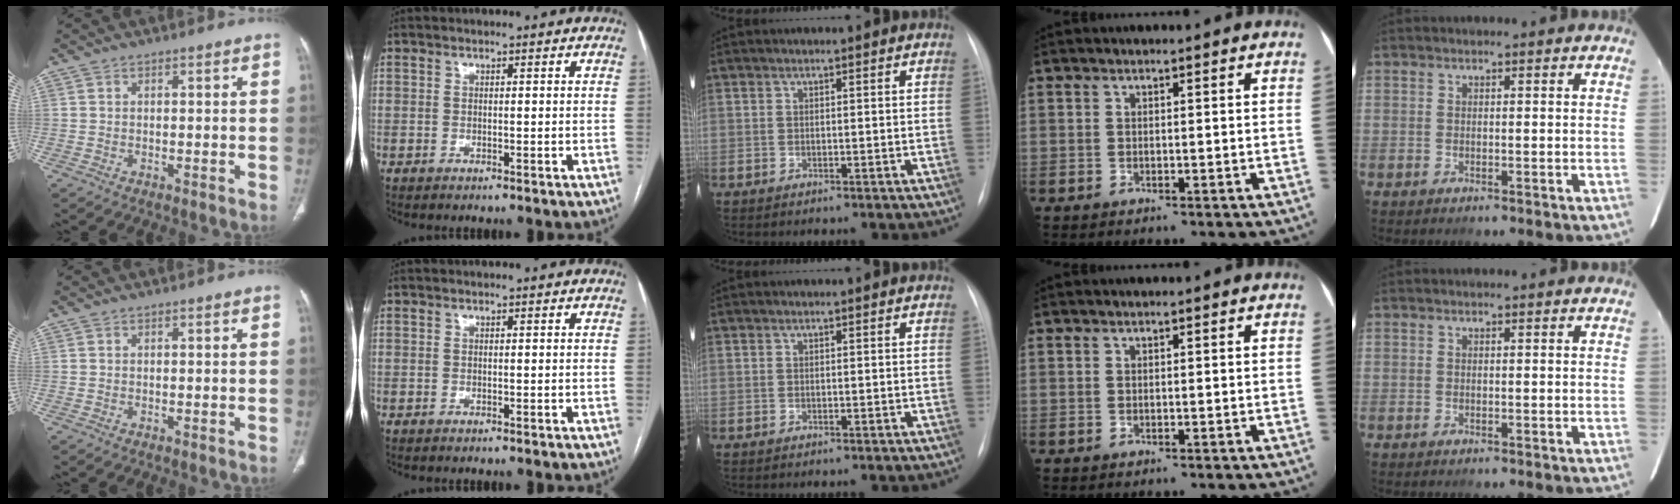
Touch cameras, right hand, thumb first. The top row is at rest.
{}